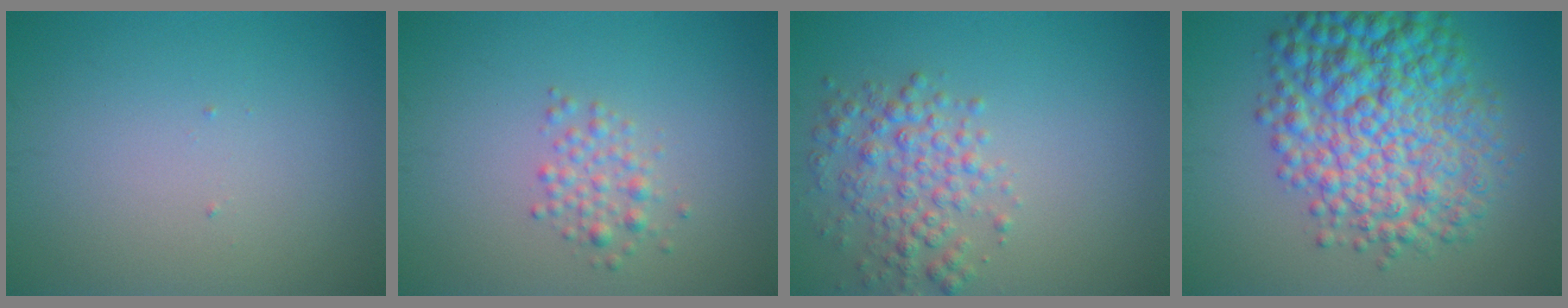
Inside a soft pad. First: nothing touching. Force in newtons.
{"total": 1.9, "press": 1.9, "slide": 0.1}
{"total": 3.7, "press": 3.7, "slide": 0.1}
{"total": 10.5, "press": 10.5, "slide": 0.1}